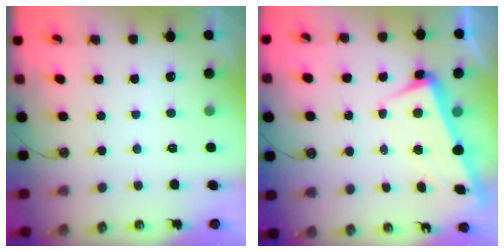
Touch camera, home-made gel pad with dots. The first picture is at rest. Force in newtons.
{"total": 2.9, "press": 2.8, "slide": 1.0}